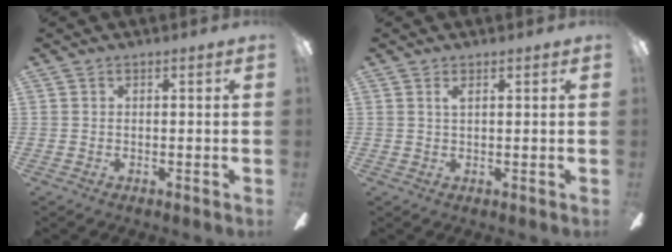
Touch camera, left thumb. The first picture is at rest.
{"total": 1.5, "force": [1.0, 0.4, 1.0], "torque": [-0.016, -0.006, 0.017]}